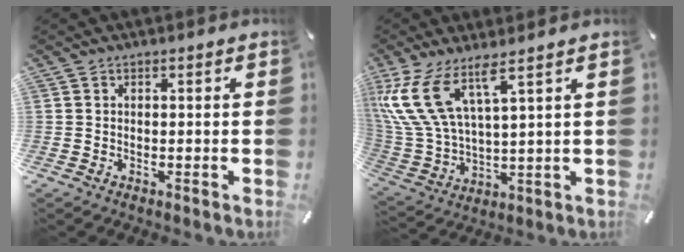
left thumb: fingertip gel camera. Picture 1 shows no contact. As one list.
[{"total": 13.2, "force": [8.1, 4.8, 9.2], "torque": [-0.237, -0.050, 0.139]}]